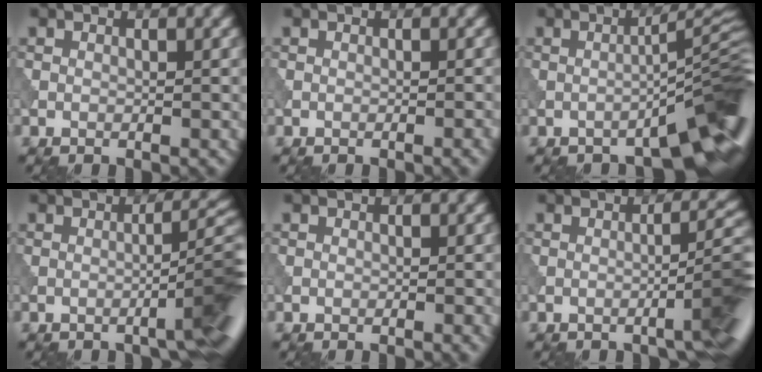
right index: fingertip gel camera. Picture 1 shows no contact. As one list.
[{"total": 1.0, "force": [-0.4, 0.2, 0.8], "torque": [-0.008, 0.003, -0.008]}, {"total": 7.4, "force": [-4.2, 1.1, 6.0], "torque": [-0.072, 0.013, -0.068]}, {"total": 5.9, "force": [-2.2, 1.0, 5.4], "torque": [-0.062, 0.020, -0.036]}, {"total": 0.6, "force": [-0.2, 0.1, 0.6], "torque": [-0.006, 0.002, -0.005]}, {"total": 5.3, "force": [-1.9, 0.8, 4.9], "torque": [-0.056, 0.020, -0.035]}]